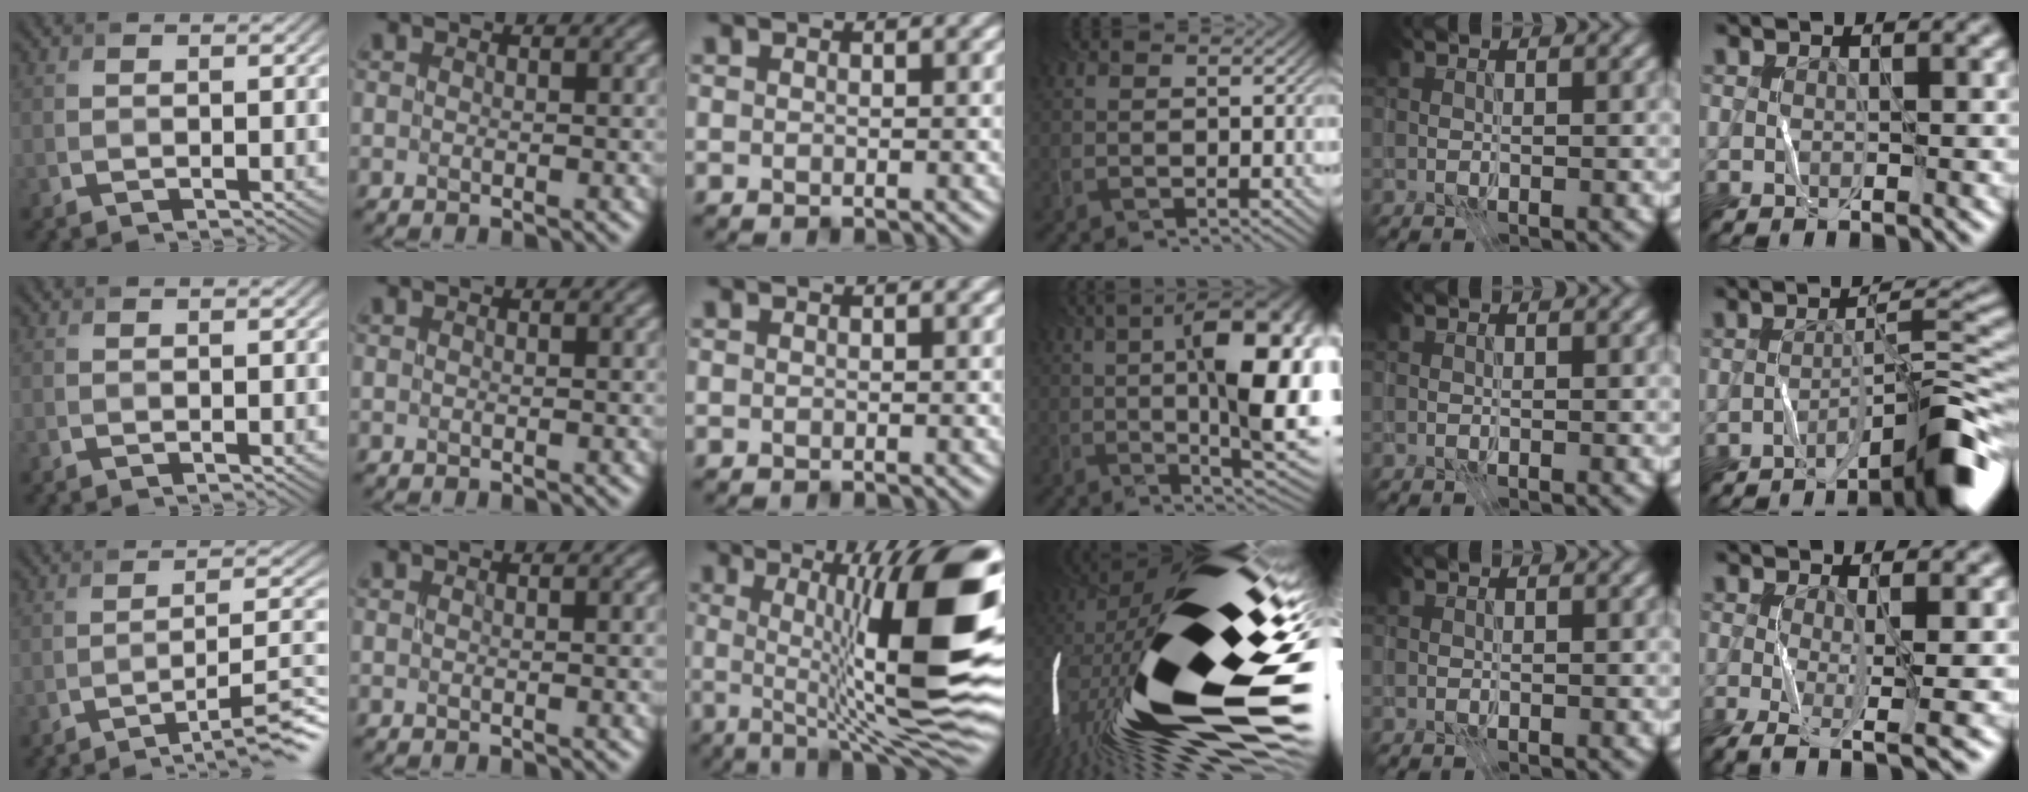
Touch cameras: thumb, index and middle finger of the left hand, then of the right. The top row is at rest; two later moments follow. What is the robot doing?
{"motion": "open", "object": "stapler"}